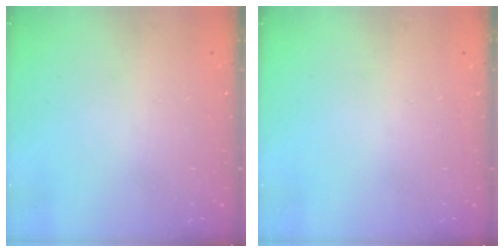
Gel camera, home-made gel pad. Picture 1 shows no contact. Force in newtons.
{"total": 0.0}